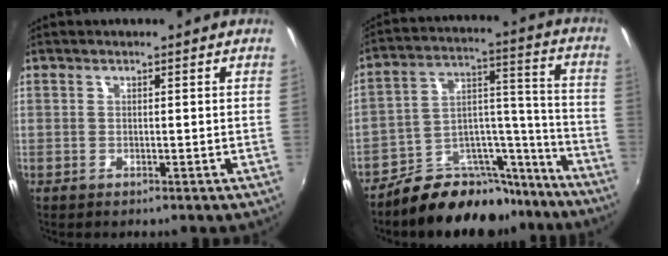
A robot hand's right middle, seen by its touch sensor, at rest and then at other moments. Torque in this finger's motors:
{"motor_torque": [0.96, -1.18, 0.13, 0.03]}